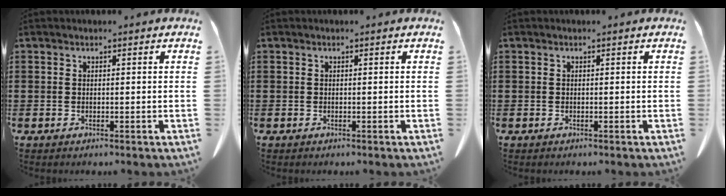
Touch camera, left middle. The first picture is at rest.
{"total": 0.0}
{"total": 0.0}